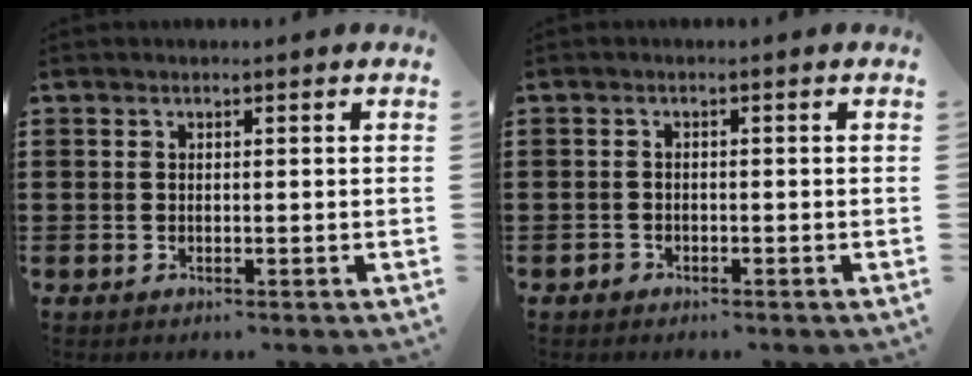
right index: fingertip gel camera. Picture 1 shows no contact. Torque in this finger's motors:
{"motor_torque": [-1.10, 1.04, -0.01, 0.00]}